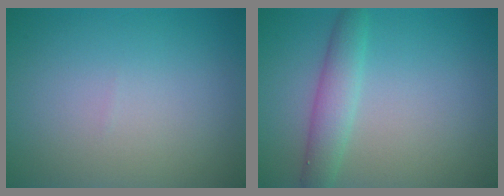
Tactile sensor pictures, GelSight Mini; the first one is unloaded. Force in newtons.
{"total": 2.9, "press": 2.9, "slide": 0.1}